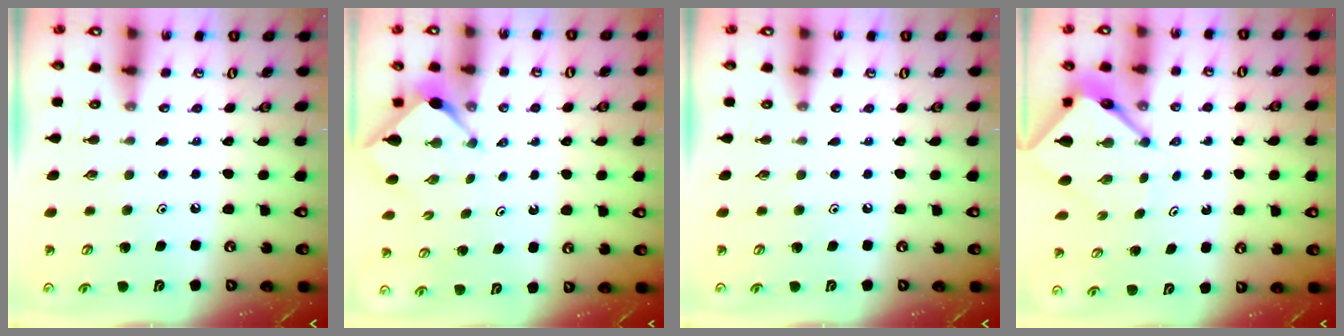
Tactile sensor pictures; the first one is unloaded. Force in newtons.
{"total": 2.5, "press": 2.5, "slide": 0.3}
{"total": 0.0}
{"total": 6.8, "press": 6.8, "slide": 0.6}